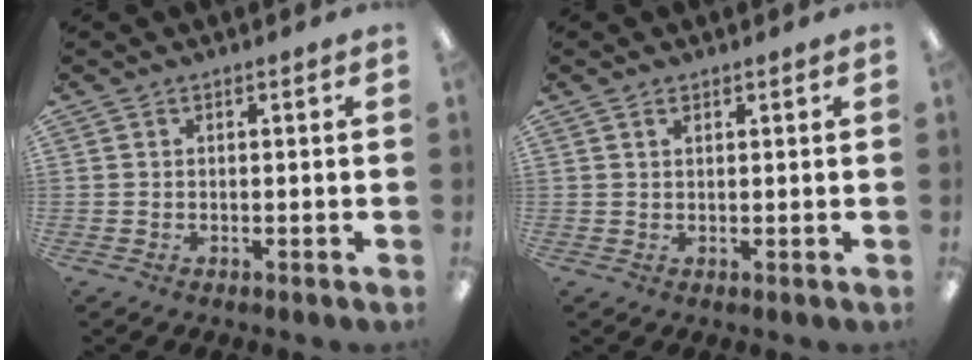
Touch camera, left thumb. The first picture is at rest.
{"total": 1.1, "force": [0.8, 0.5, 0.5], "torque": [-0.012, 0.000, 0.015]}